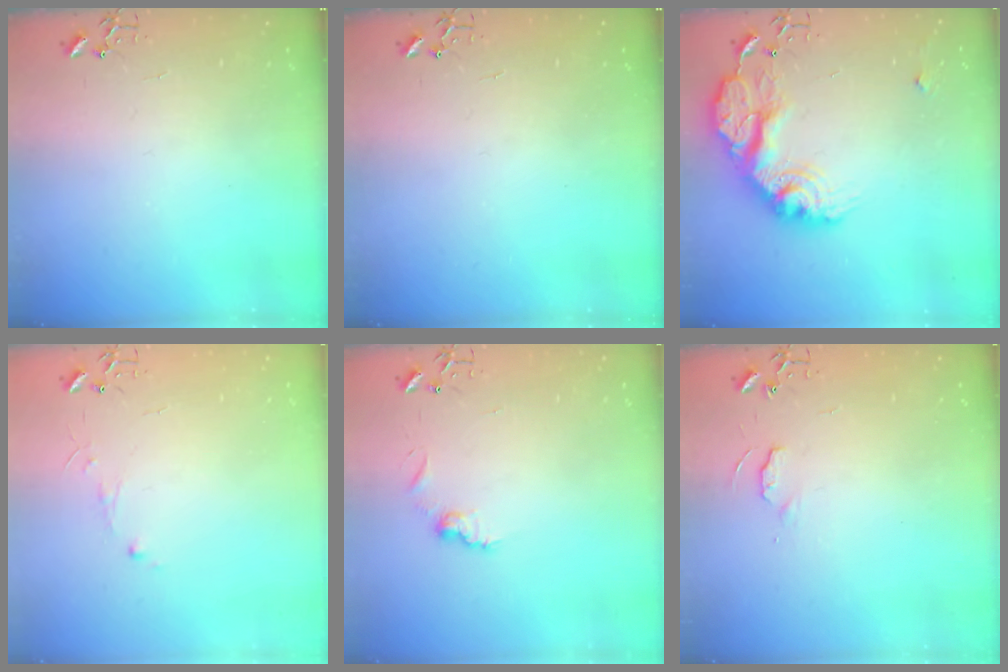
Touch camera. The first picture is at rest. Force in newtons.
{"total": 0.0}
{"total": 21.7, "press": 21.7, "slide": 1.6}
{"total": 4.3, "press": 4.3, "slide": 0.5}
{"total": 7.3, "press": 7.3, "slide": 0.4}
{"total": 3.8, "press": 3.7, "slide": 0.5}